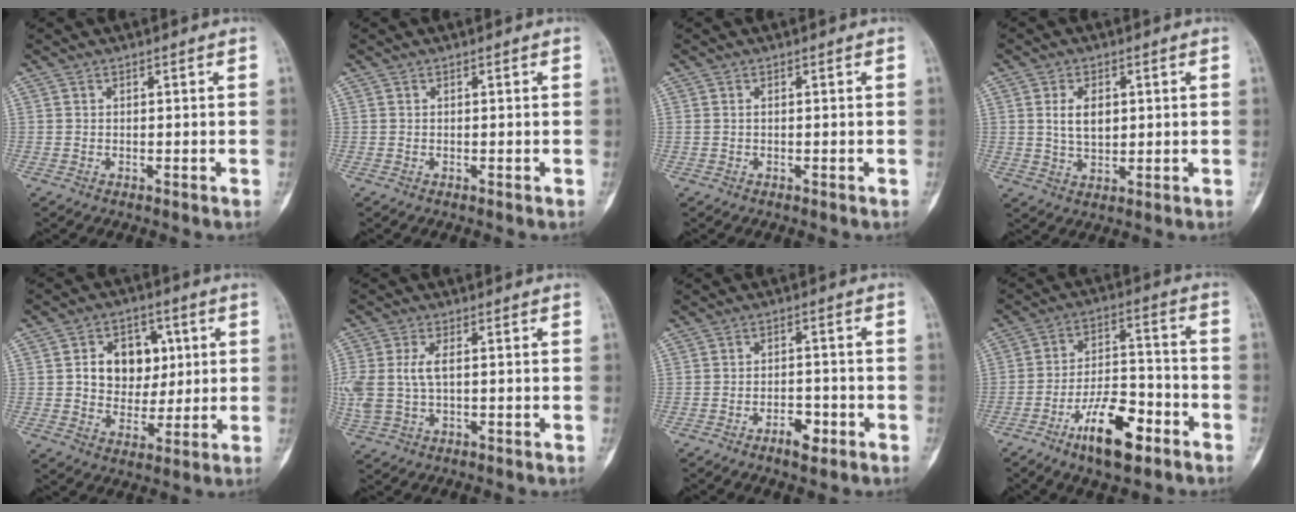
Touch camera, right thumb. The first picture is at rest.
{"total": 0.0}
{"total": 0.6, "force": [0.1, 0.3, 0.5], "torque": [-0.017, 0.004, 0.005]}
{"total": 5.6, "force": [1.2, 3.4, 4.3], "torque": [-0.062, -0.009, 0.024]}
{"total": 11.1, "force": [2.3, 8.8, 6.5], "torque": [-0.046, -0.001, 0.041]}
{"total": 7.2, "force": [0.7, 3.9, 6.0], "torque": [-0.159, 0.008, 0.018]}
{"total": 4.0, "force": [-2.4, 1.8, 2.6], "torque": [-0.032, 0.016, -0.038]}
{"total": 13.1, "force": [-7.5, 5.2, 9.4], "torque": [-0.148, 0.049, -0.126]}